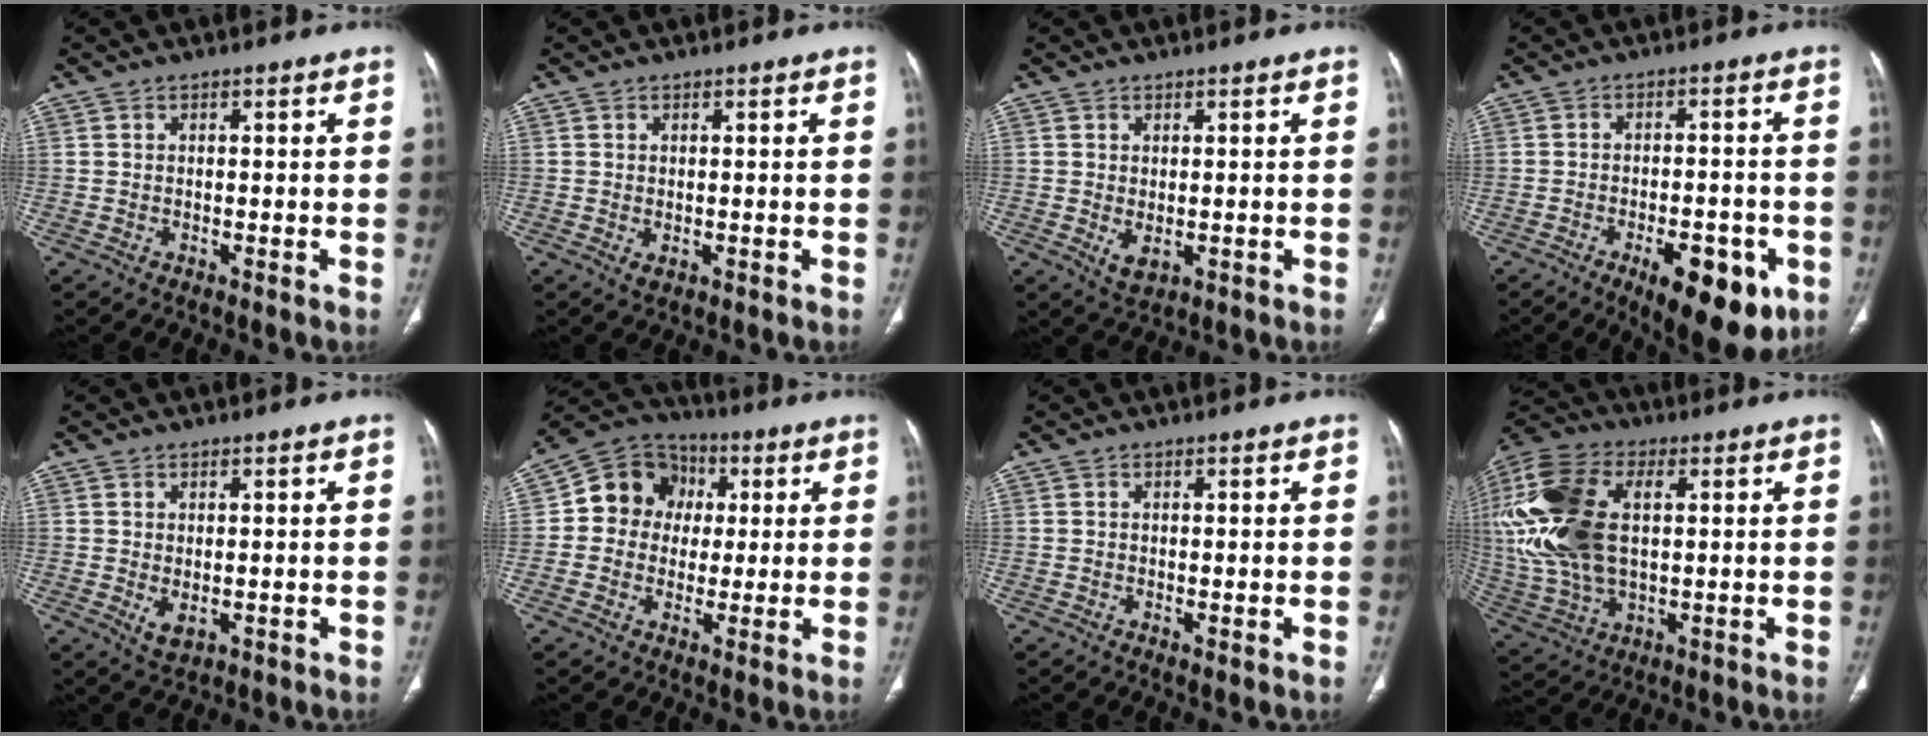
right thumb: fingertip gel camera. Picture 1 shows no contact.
{"total": 1.3, "force": [-0.2, 0.8, 1.0], "torque": [-0.018, -0.004, 0.002]}
{"total": 3.2, "force": [-0.5, 1.8, 2.6], "torque": [-0.039, -0.006, 0.006]}
{"total": 13.8, "force": [-6.2, 5.8, 10.9], "torque": [-0.127, 0.013, -0.077]}
{"total": 3.0, "force": [-0.4, 1.7, 2.5], "torque": [-0.038, -0.006, 0.006]}
{"total": 11.6, "force": [1.3, 10.4, 4.9], "torque": [-0.046, 0.018, 0.010]}
{"total": 0.6, "force": [0.0, 0.2, 0.6], "torque": [-0.015, -0.005, 0.001]}
{"total": 23.7, "force": [4.1, 13.6, 19.0], "torque": [-0.434, 0.000, 0.077]}